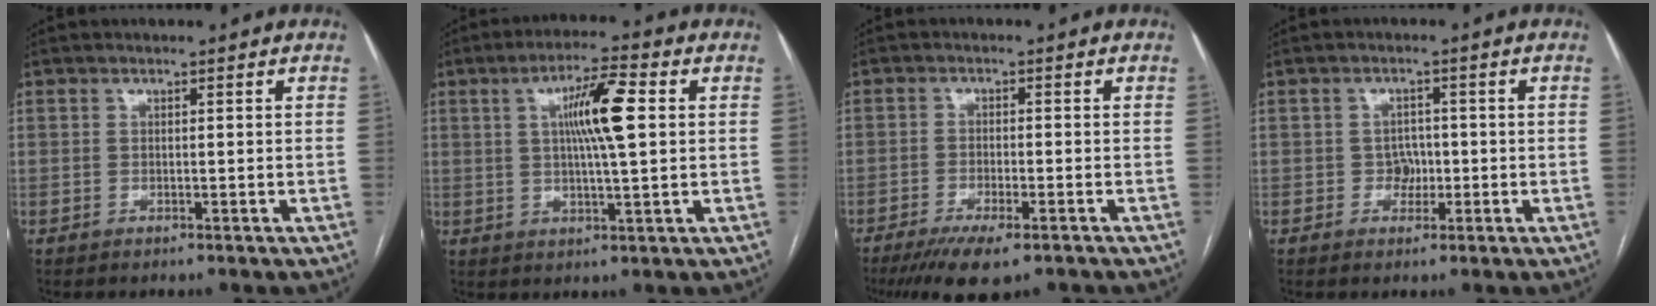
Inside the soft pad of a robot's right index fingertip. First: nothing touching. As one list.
[{"total": 9.0, "force": [1.9, 0.7, 8.8], "torque": [-0.156, 0.009, 0.031]}, {"total": 8.7, "force": [-6.2, 1.8, 5.9], "torque": [-0.090, -0.017, -0.095]}, {"total": 2.4, "force": [-0.5, 2.1, 1.0], "torque": [-0.008, 0.006, -0.008]}]